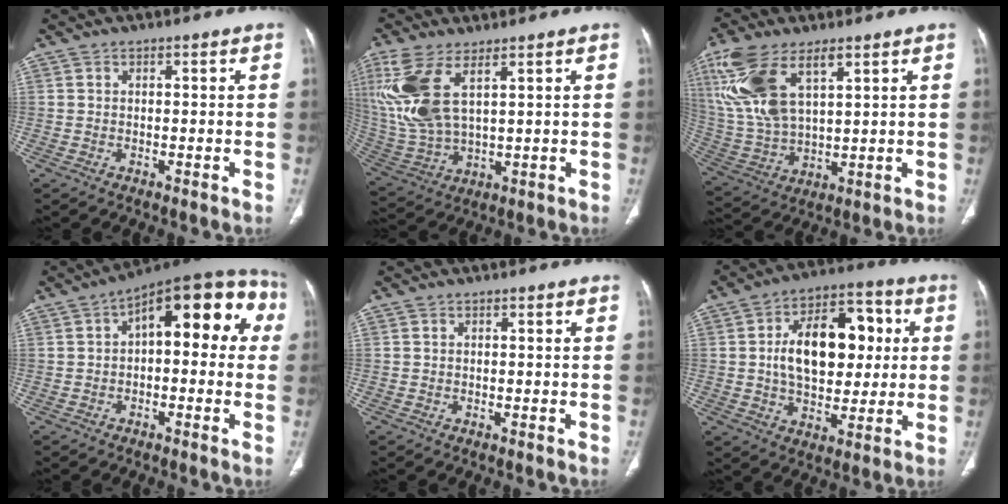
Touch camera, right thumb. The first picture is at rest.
{"total": 15.1, "force": [6.0, 6.6, 12.2], "torque": [-0.288, -0.016, 0.136]}
{"total": 16.3, "force": [7.5, 7.6, 12.4], "torque": [-0.268, -0.015, 0.158]}
{"total": 17.2, "force": [3.3, 8.4, 14.7], "torque": [-0.146, 0.045, 0.030]}
{"total": 0.0}
{"total": 18.4, "force": [2.5, 11.3, 14.4], "torque": [-0.190, 0.019, 0.039]}